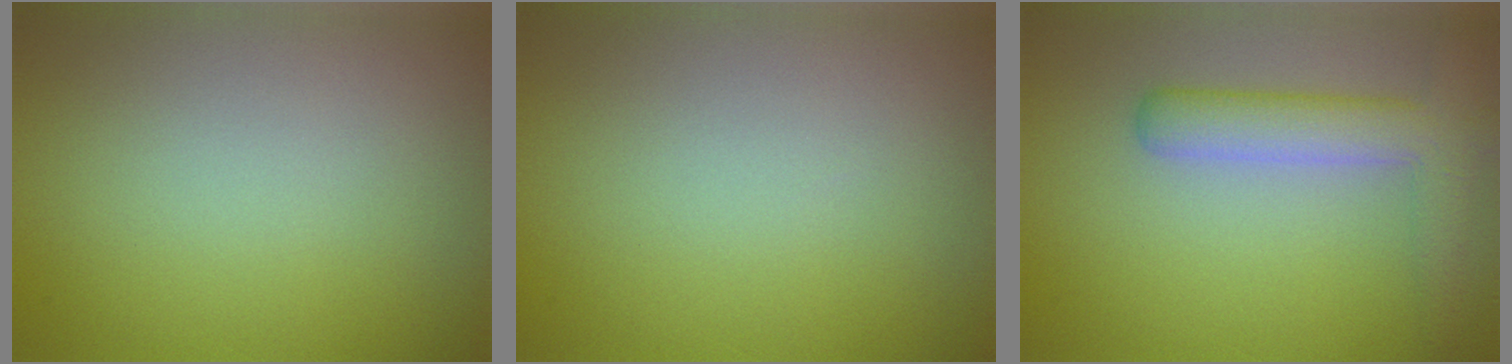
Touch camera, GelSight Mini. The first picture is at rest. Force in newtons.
{"total": 0.0}
{"total": 4.3, "press": 4.3, "slide": 0.2}